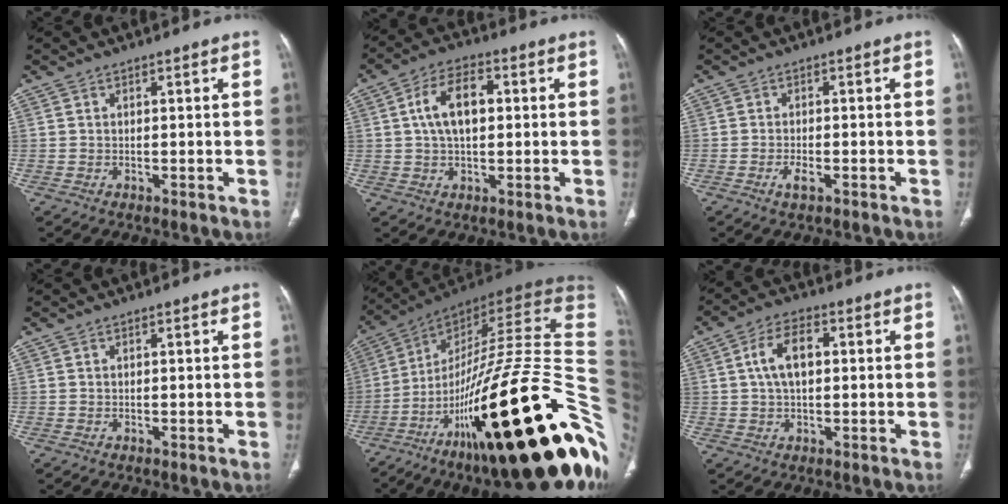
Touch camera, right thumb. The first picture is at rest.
{"total": 8.9, "force": [1.3, 5.0, 7.3], "torque": [-0.128, 0.014, 0.020]}
{"total": 2.4, "force": [-1.3, 0.8, 1.9], "torque": [-0.039, 0.004, -0.024]}
{"total": 0.0}
{"total": 46.1, "force": [-12.4, 12.3, 42.7], "torque": [-0.544, 0.080, -0.195]}
{"total": 7.2, "force": [1.0, 4.0, 5.9], "torque": [-0.108, 0.014, 0.016]}